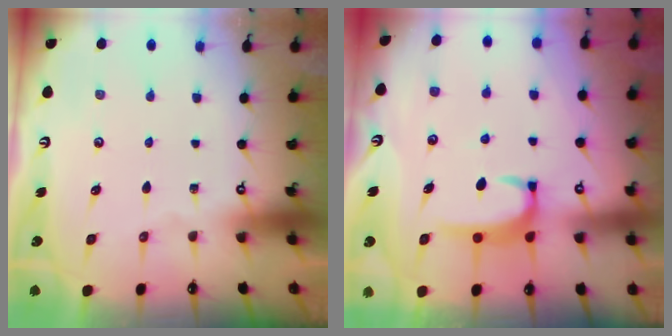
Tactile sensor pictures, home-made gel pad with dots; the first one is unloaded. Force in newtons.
{"total": 2.9, "press": 2.8, "slide": 0.5}